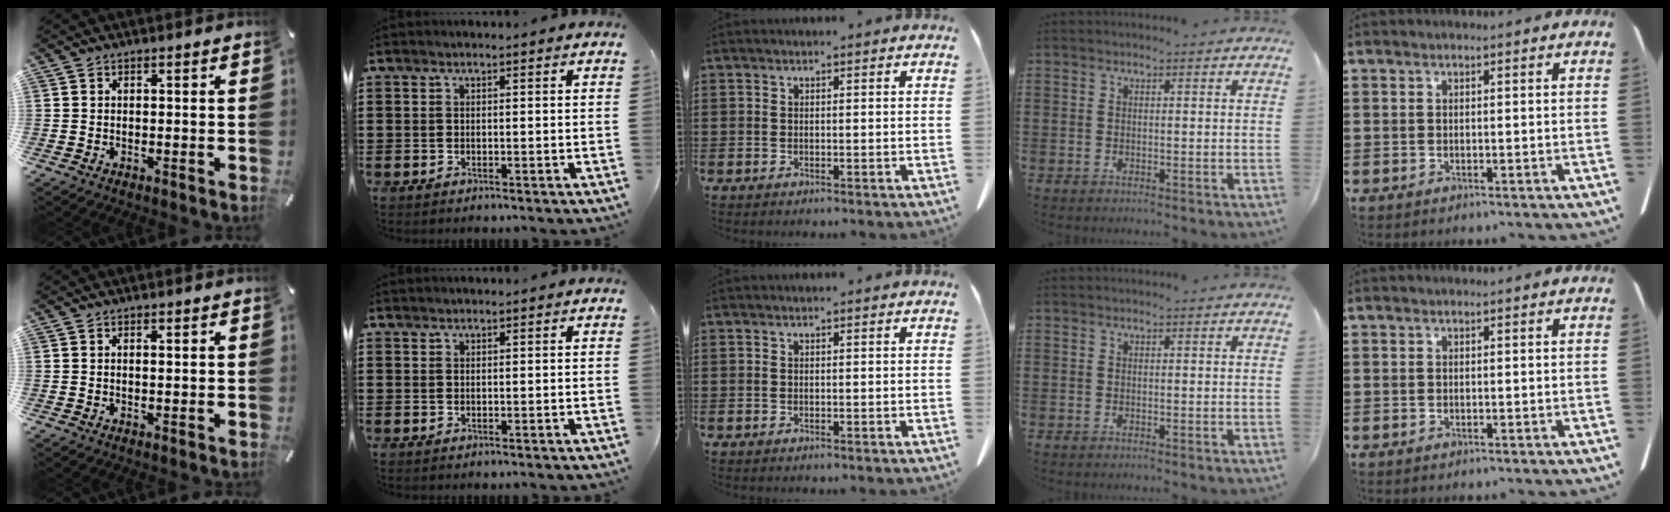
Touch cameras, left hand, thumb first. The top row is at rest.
{"thumb": {"total": 0.7, "force": [0.2, 0.2, 0.6], "torque": [-0.013, 0.000, 0.004]}, "index": {"total": 0.5, "force": [0.5, 0.1, 0.1], "torque": [-0.004, 0.000, 0.010]}}